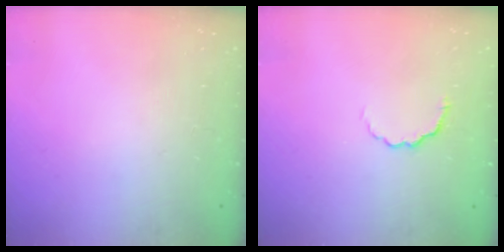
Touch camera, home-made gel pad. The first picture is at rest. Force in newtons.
{"total": 3.3, "press": 3.2, "slide": 1.1}